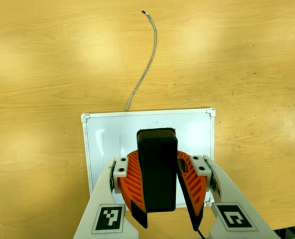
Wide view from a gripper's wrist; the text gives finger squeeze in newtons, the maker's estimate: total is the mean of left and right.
{"total": 9.7, "left": 10.0, "right": 9.4}